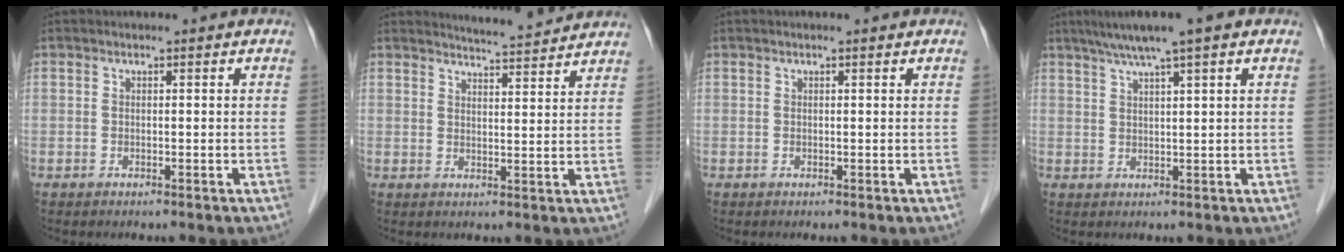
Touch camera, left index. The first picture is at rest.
{"total": 6.9, "force": [6.7, -0.4, 1.2], "torque": [-0.033, 0.003, 0.088]}
{"total": 0.7, "force": [0.6, 0.1, 0.4], "torque": [-0.010, 0.007, 0.009]}
{"total": 7.5, "force": [5.2, 0.0, 5.5], "torque": [-0.086, 0.032, 0.081]}